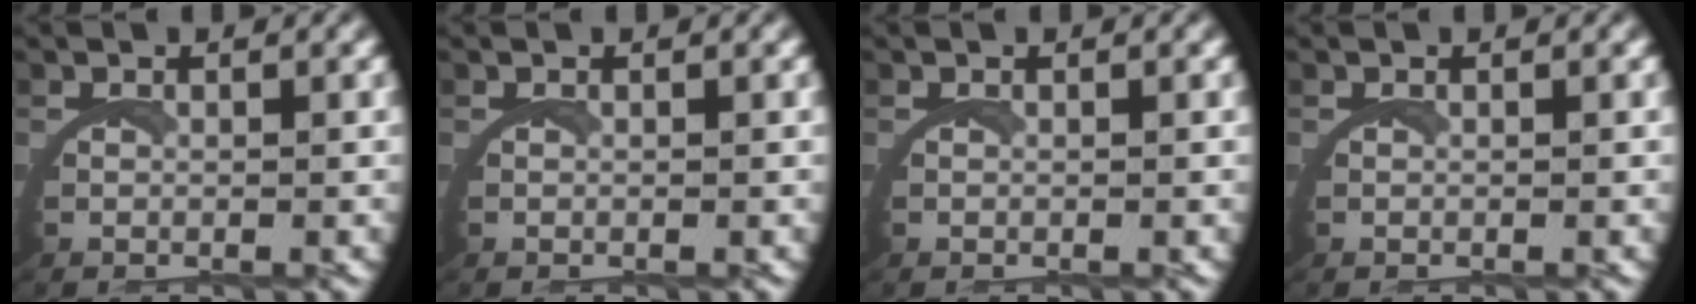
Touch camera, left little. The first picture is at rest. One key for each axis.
{"total": 0.0}
{"total": 0.0}
{"total": 0.0}